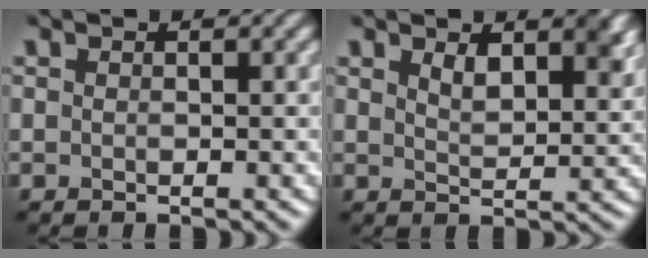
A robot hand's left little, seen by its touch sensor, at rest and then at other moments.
{"total": 3.5, "force": [2.1, 1.5, 2.5], "torque": [-0.042, -0.005, 0.036]}